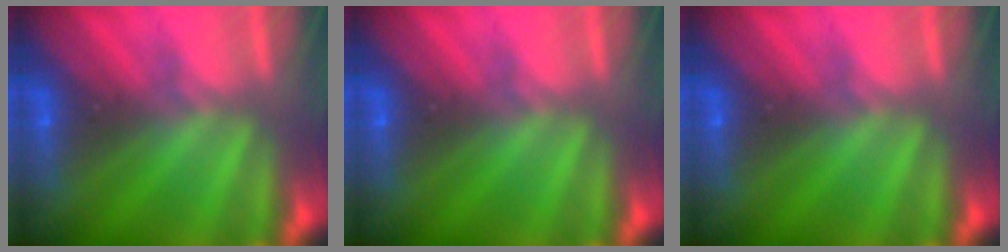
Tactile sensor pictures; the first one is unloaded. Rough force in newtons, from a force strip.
{"total": 0.0}
{"total": 0.0}